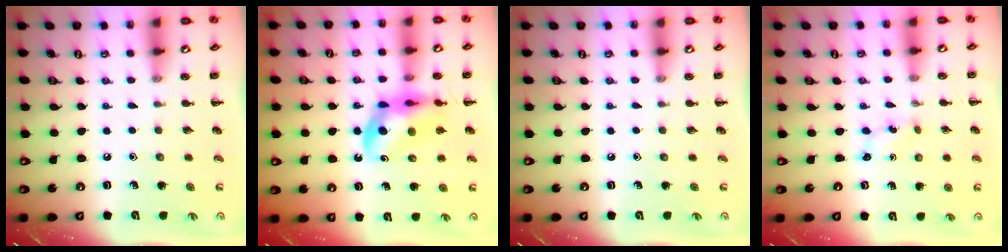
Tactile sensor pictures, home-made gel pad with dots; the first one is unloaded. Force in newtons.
{"total": 12.9, "press": 12.4, "slide": 3.5}
{"total": 0.0}
{"total": 1.3, "press": 1.2, "slide": 0.4}